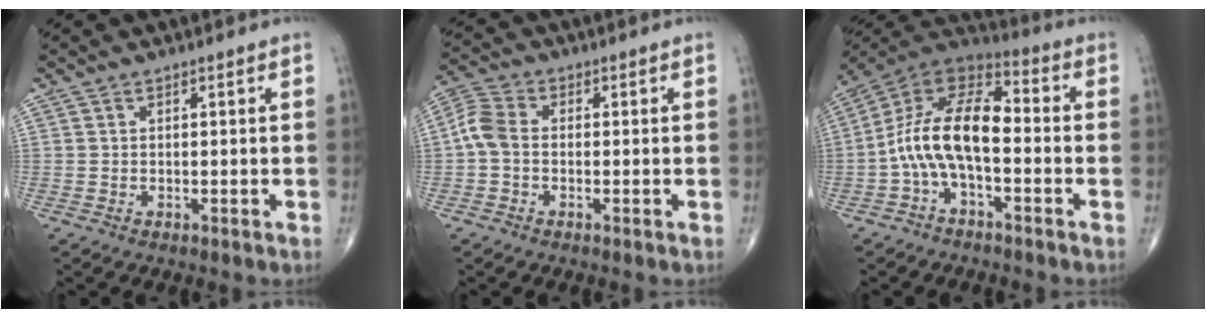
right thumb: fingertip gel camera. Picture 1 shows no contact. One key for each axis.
{"total": 5.3, "fx": -0.5, "fy": 3.6, "fz": 3.8, "tx": -0.084, "ty": 0.015, "tz": -0.022}
{"total": 14.3, "fx": -2.5, "fy": 6.9, "fz": 12.3, "tx": -0.220, "ty": 0.056, "tz": -0.057}